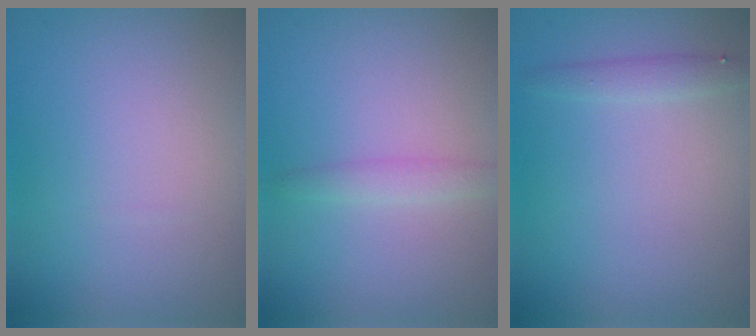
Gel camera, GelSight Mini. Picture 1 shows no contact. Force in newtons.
{"total": 1.3, "press": 1.3, "slide": 0.1}
{"total": 0.7, "press": 0.7, "slide": 0.1}